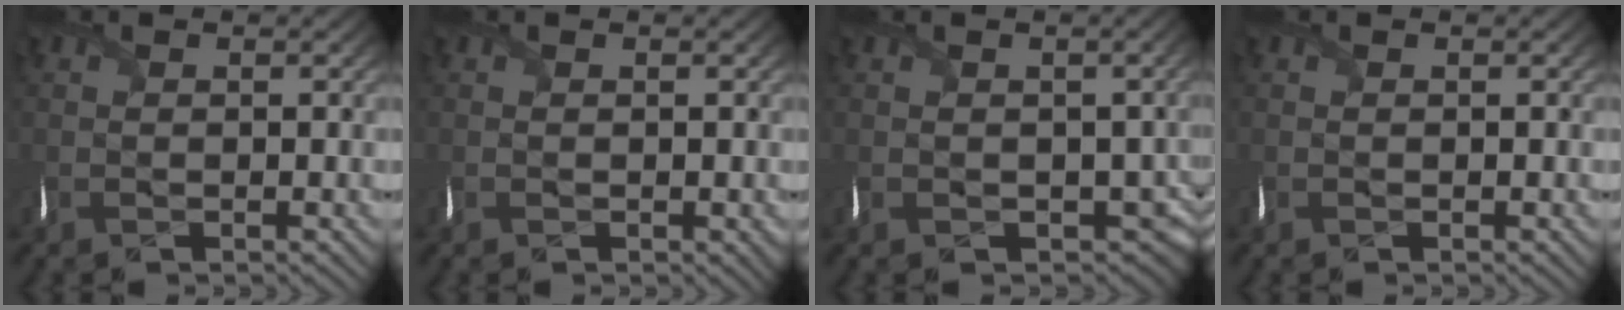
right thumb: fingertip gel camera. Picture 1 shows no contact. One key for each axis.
{"total": 0.9, "fx": -0.1, "fy": 0.7, "fz": 0.5, "tx": -0.013, "ty": -0.004, "tz": -0.001}
{"total": 5.4, "fx": -0.8, "fy": 4.2, "fz": 3.3, "tx": -0.057, "ty": -0.034, "tz": -0.002}
{"total": 0.0}